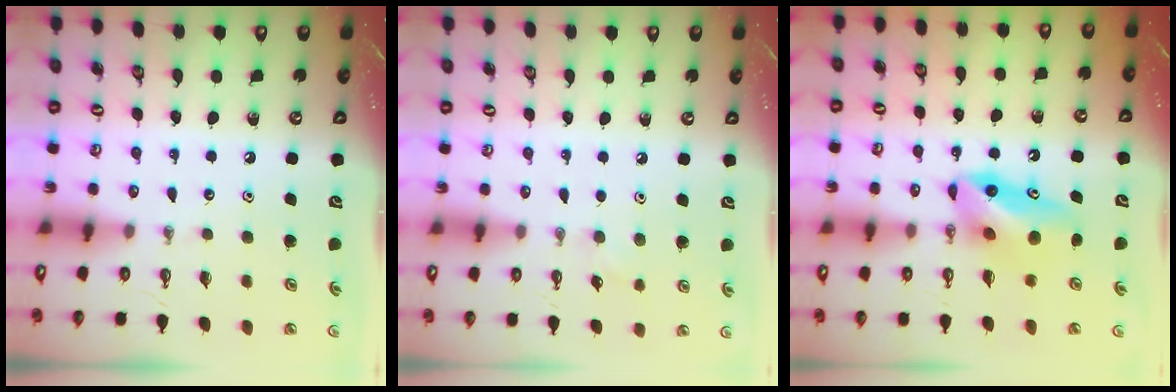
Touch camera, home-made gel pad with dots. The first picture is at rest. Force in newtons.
{"total": 6.1, "press": 5.8, "slide": 2.1}
{"total": 9.1, "press": 7.9, "slide": 4.5}